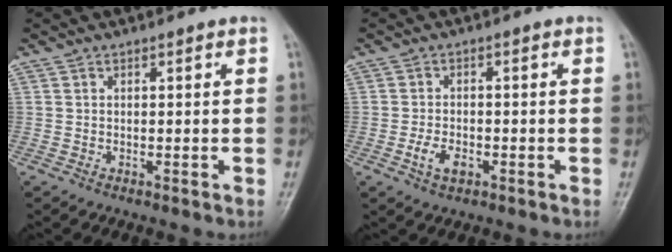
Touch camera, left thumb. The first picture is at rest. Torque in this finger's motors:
{"motor_torque": [-0.25, 0.50, 0.36, 0.05, 0.01]}